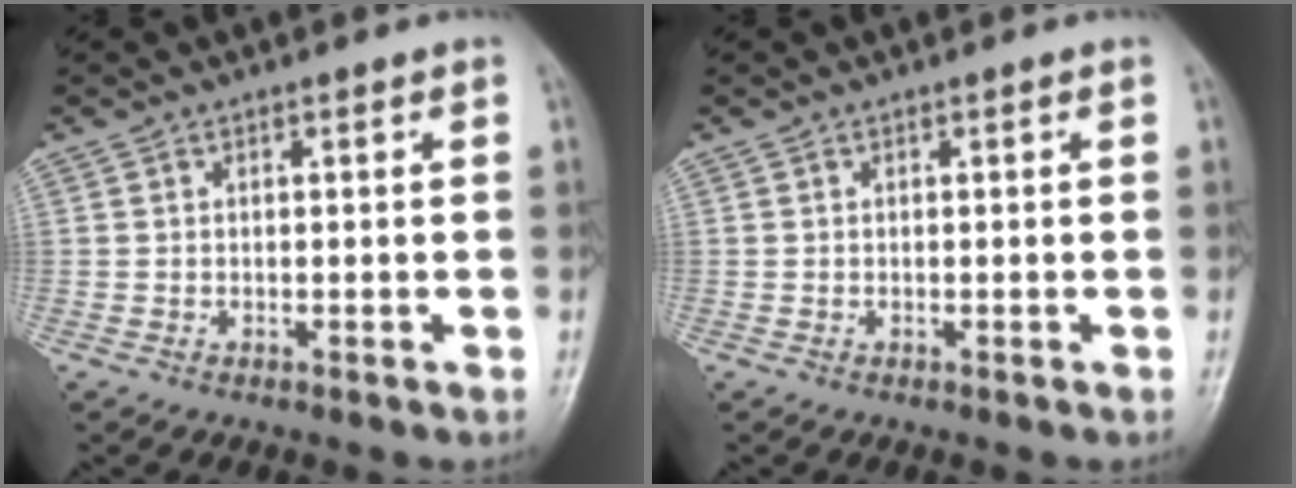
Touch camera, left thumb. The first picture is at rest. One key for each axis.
{"total": 0.0}